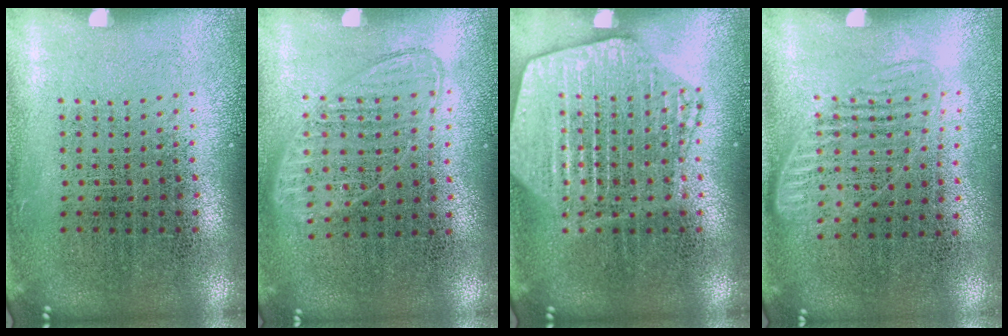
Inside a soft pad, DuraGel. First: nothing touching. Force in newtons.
{"total": 1.0, "press": 0.9, "slide": 0.3}
{"total": 3.5, "press": 3.5, "slide": 0.5}
{"total": 1.2, "press": 1.0, "slide": 0.6}